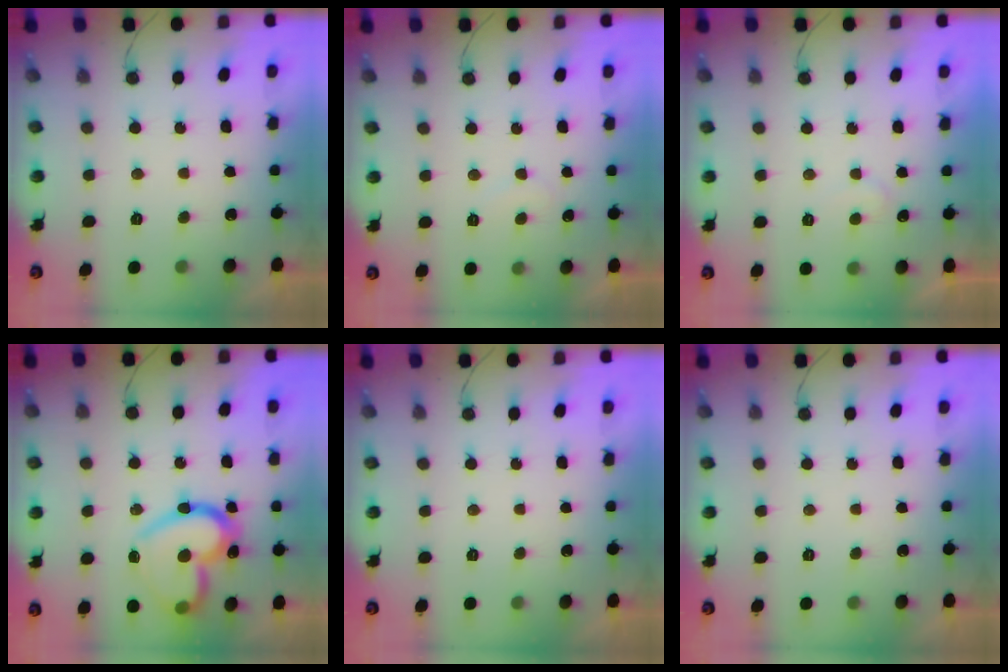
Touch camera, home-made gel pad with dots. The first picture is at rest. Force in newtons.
{"total": 5.2, "press": 5.1, "slide": 0.4}
{"total": 5.6, "press": 5.6, "slide": 0.3}
{"total": 21.8, "press": 21.7, "slide": 2.4}
{"total": 0.0}
{"total": 0.0}